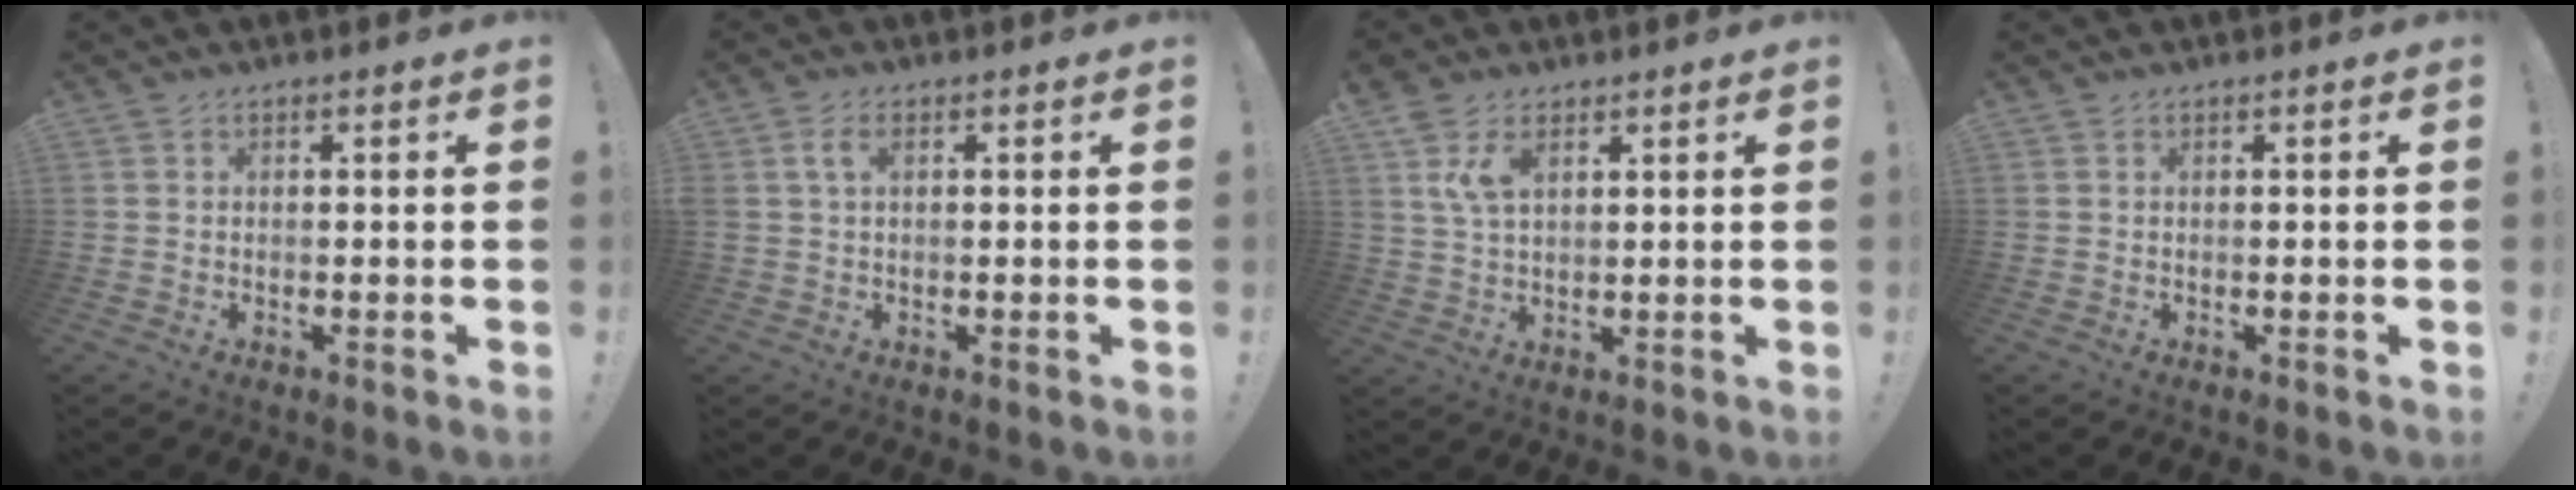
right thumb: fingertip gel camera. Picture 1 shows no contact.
{"total": 3.2, "force": [0.9, 1.4, 2.7], "torque": [-0.052, 0.005, 0.015]}
{"total": 8.1, "force": [3.8, 4.7, 5.3], "torque": [-0.101, -0.008, 0.073]}
{"total": 0.0}